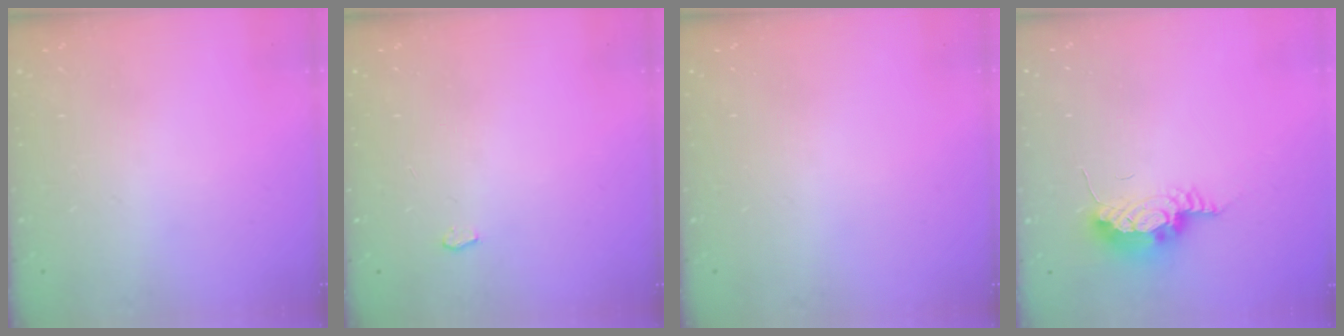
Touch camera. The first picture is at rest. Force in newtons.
{"total": 2.1, "press": 2.1, "slide": 0.2}
{"total": 0.0}
{"total": 11.9, "press": 9.5, "slide": 7.3}